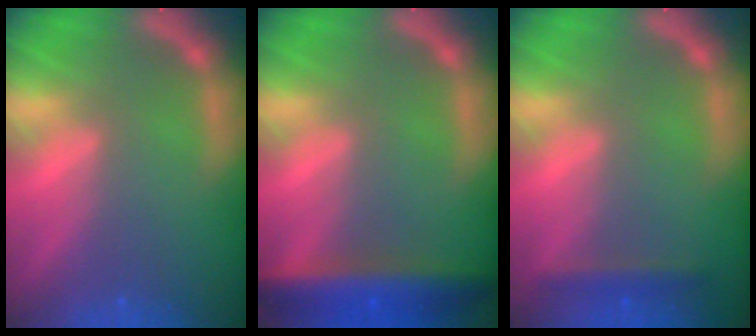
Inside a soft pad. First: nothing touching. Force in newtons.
{"total": 6.4}
{"total": 1.9}